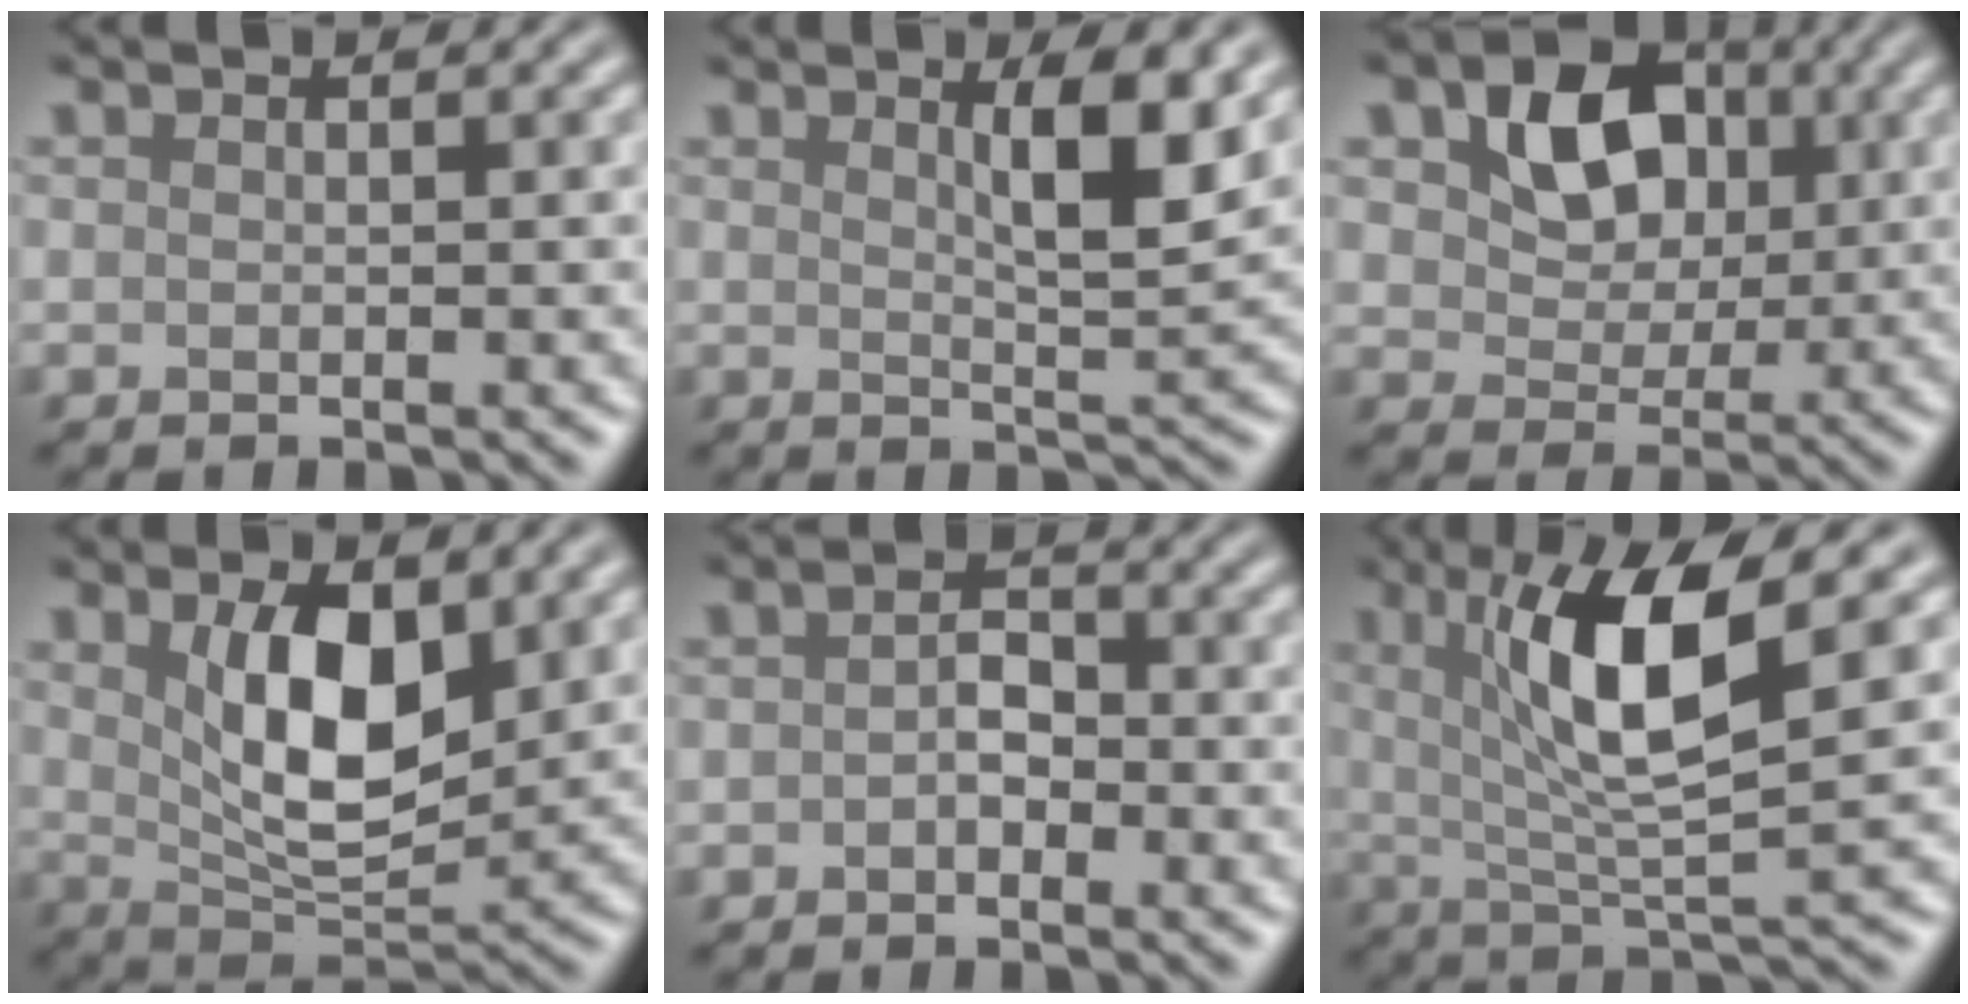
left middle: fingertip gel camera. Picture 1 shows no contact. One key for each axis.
{"total": 4.2, "fx": 1.8, "fy": 0.8, "fz": 3.7, "tx": -0.057, "ty": -0.005, "tz": 0.030}
{"total": 6.6, "fx": 2.0, "fy": 4.9, "fz": 3.9, "tx": -0.077, "ty": 0.000, "tz": 0.021}
{"total": 6.7, "fx": 2.1, "fy": 3.1, "fz": 5.6, "tx": -0.106, "ty": -0.008, "tz": 0.043}
{"total": 1.6, "fx": -0.5, "fy": 1.1, "fz": 1.2, "tx": -0.023, "ty": 0.005, "tz": -0.012}
{"total": 8.1, "fx": 2.4, "fy": 1.8, "fz": 7.5, "tx": -0.127, "ty": -0.005, "tz": 0.042}